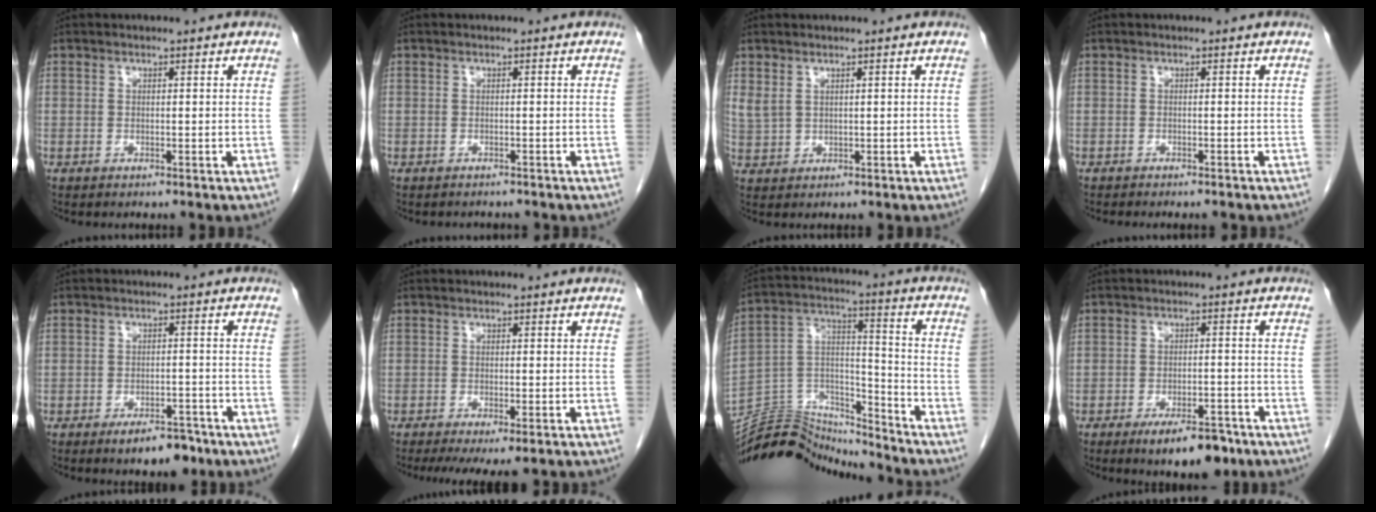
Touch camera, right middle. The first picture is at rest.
{"total": 2.0, "force": [-1.9, 0.6, 0.4], "torque": [-0.012, -0.003, -0.022]}
{"total": 2.4, "force": [1.4, 1.3, 1.4], "torque": [-0.038, 0.005, 0.042]}
{"total": 4.5, "force": [-4.0, 0.6, 1.9], "torque": [-0.024, -0.008, -0.050]}
{"total": 5.4, "force": [-3.9, 2.1, 3.2], "torque": [-0.044, 0.002, -0.052]}
{"total": 7.7, "force": [-5.8, 1.3, 4.9], "torque": [-0.065, -0.018, -0.085]}
{"total": 15.0, "force": [-14.9, 1.3, 0.5], "torque": [-0.009, 0.053, -0.263]}
{"total": 7.9, "force": [-5.5, 2.7, 5.1], "torque": [-0.070, -0.004, -0.079]}